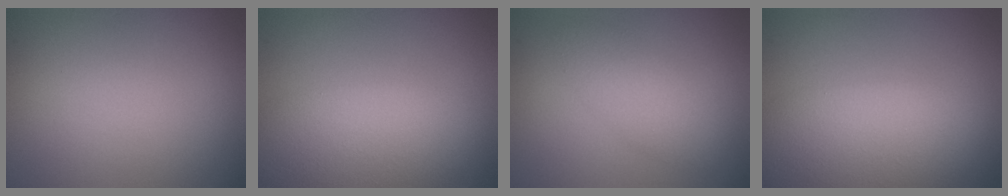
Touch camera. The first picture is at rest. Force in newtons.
{"total": 7.5, "press": 7.5, "slide": 0.5}
{"total": 3.0, "press": 3.0, "slide": 0.0}
{"total": 8.7, "press": 8.7, "slide": 0.7}